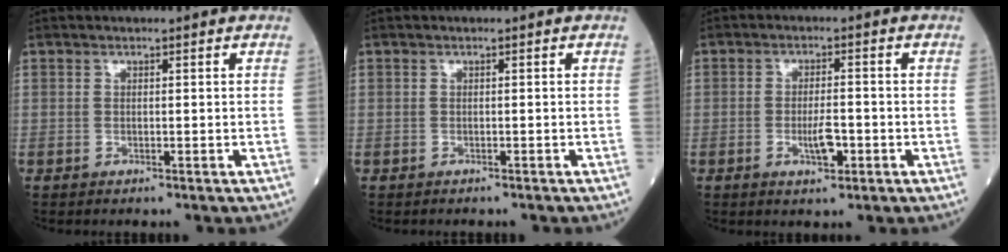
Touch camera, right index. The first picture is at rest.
{"total": 1.0, "force": [-0.8, 0.5, 0.0], "torque": [-0.007, 0.003, -0.013]}
{"total": 3.9, "force": [-1.4, 1.1, 3.5], "torque": [-0.062, 0.001, -0.023]}